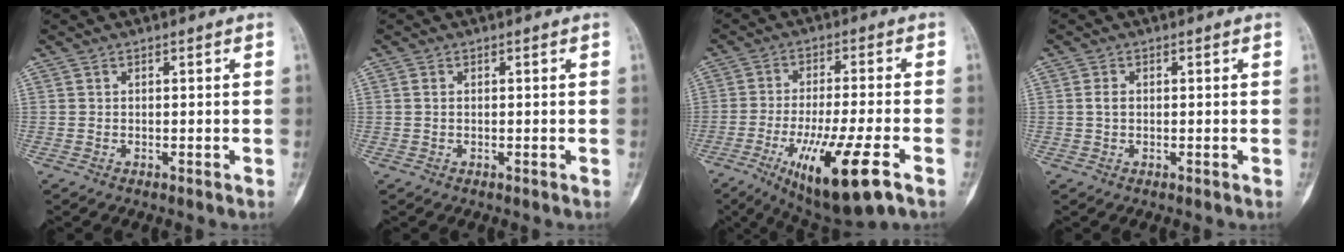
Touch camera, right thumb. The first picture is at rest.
{"total": 0.9, "force": [0.1, 0.6, 0.7], "torque": [-0.013, 0.002, 0.002]}
{"total": 16.0, "force": [-7.2, 3.0, 14.0], "torque": [-0.261, -0.003, -0.109]}
{"total": 1.5, "force": [0.1, 1.0, 1.1], "torque": [-0.019, 0.002, 0.001]}